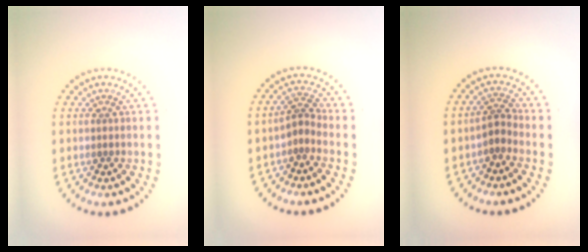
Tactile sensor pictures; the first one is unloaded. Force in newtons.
{"total": 1.8, "press": 1.2, "slide": 1.4}
{"total": 2.0, "press": 1.4, "slide": 1.4}